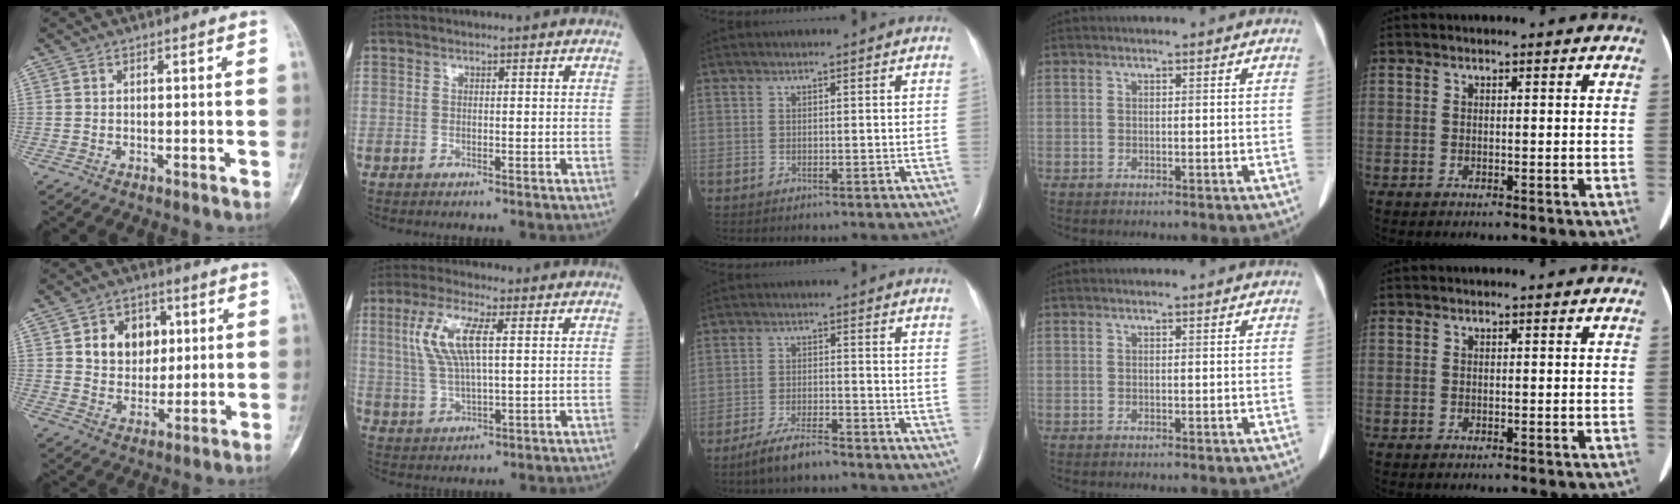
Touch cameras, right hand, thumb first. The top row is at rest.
{"thumb": {"total": 10.5, "force": [2.8, 8.3, 5.8], "torque": [-0.042, -0.007, 0.050]}, "index": {"total": 8.5, "force": [2.5, 1.9, 7.9], "torque": [-0.177, 0.010, 0.051]}, "middle": {"total": 5.2, "force": [-4.3, 0.7, 2.9], "torque": [-0.063, -0.009, -0.082]}}